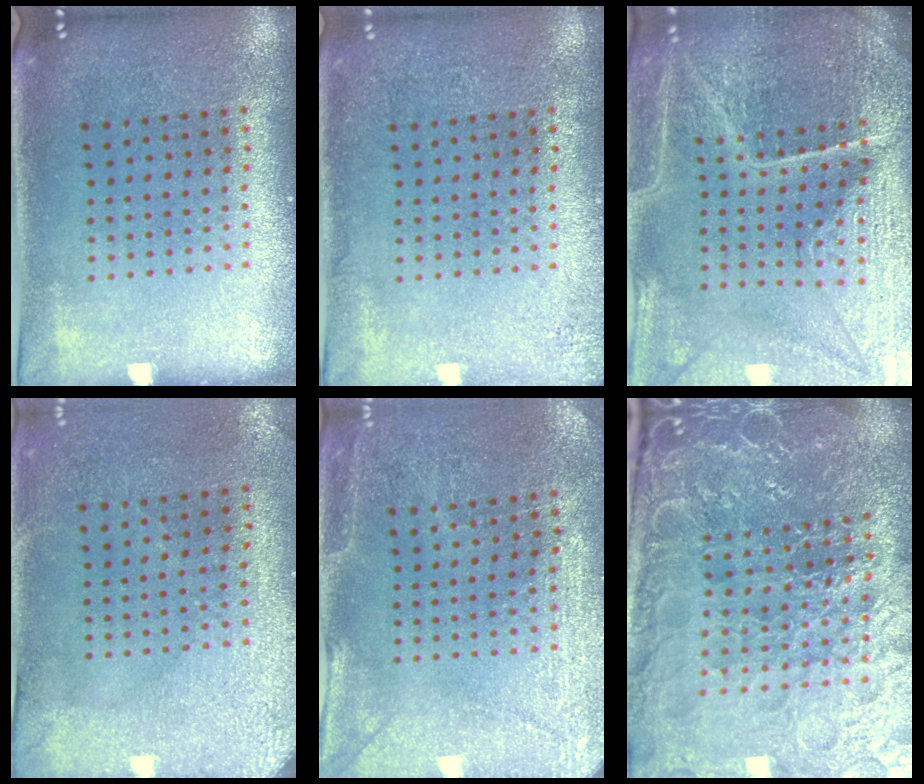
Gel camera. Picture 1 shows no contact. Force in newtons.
{"total": 1.4, "press": 1.4, "slide": 0.2}
{"total": 5.6, "press": 5.1, "slide": 2.2}
{"total": 3.0, "press": 2.5, "slide": 1.7}
{"total": 2.9, "press": 2.8, "slide": 0.6}
{"total": 5.2, "press": 4.9, "slide": 1.6}